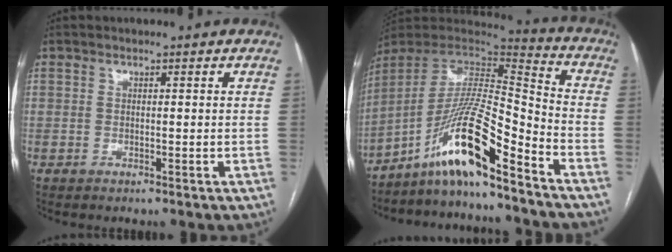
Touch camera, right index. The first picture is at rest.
{"total": 15.6, "force": [-10.9, 0.5, 11.2], "torque": [-0.207, 0.013, -0.195]}